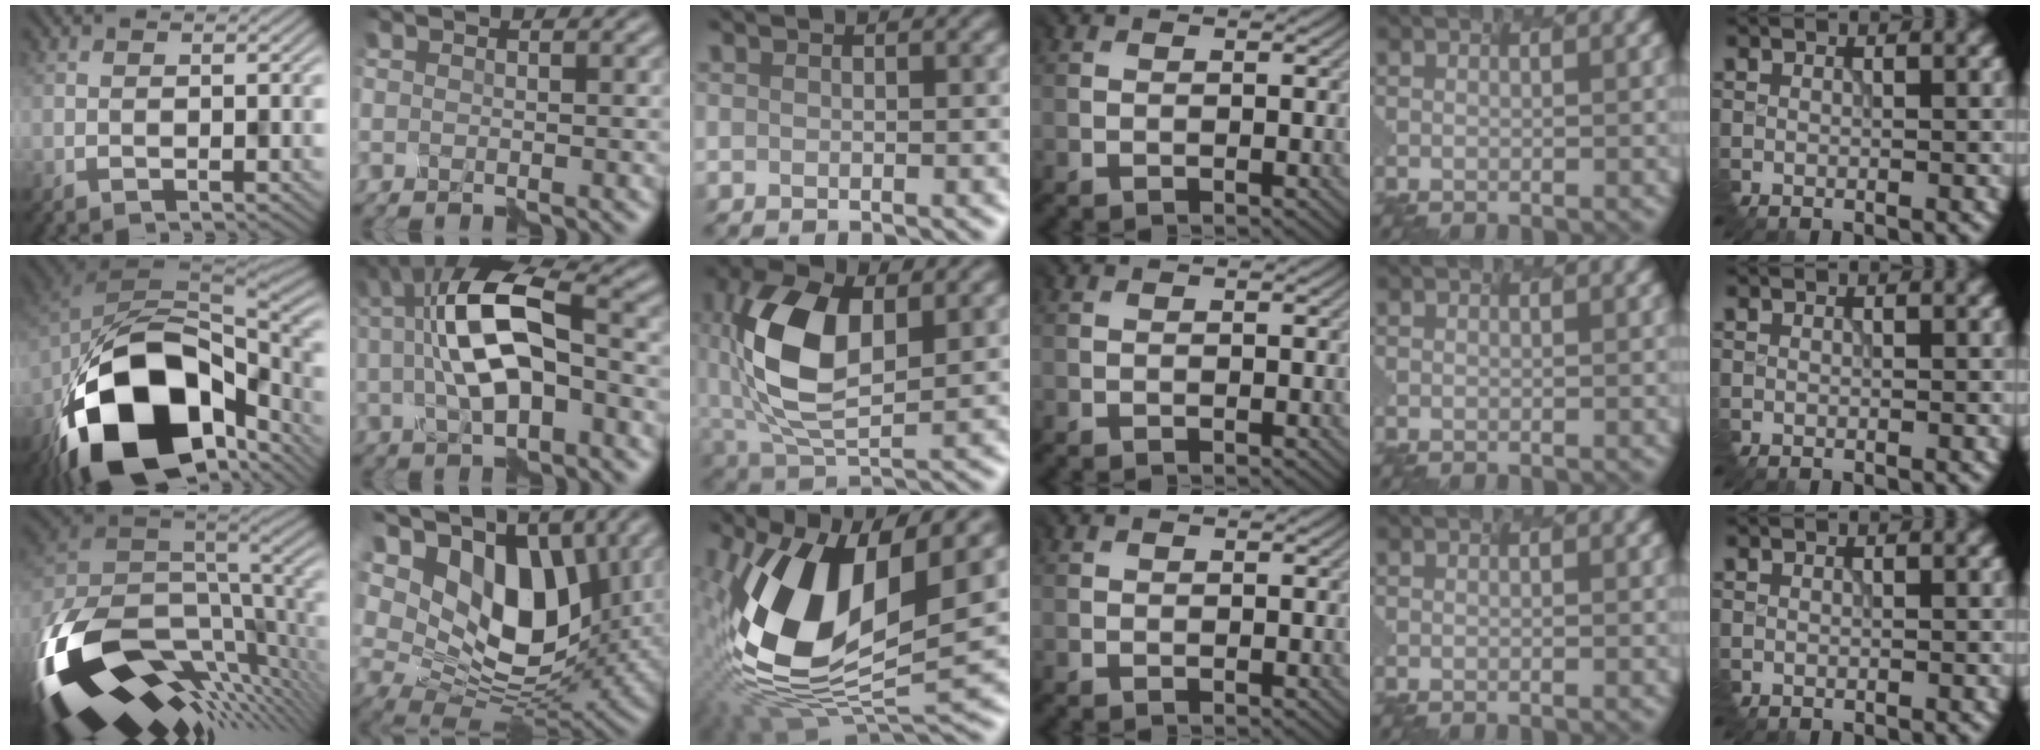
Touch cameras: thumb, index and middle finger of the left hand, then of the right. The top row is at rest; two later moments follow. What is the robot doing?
{"motion": "assemble", "object": "markers"}